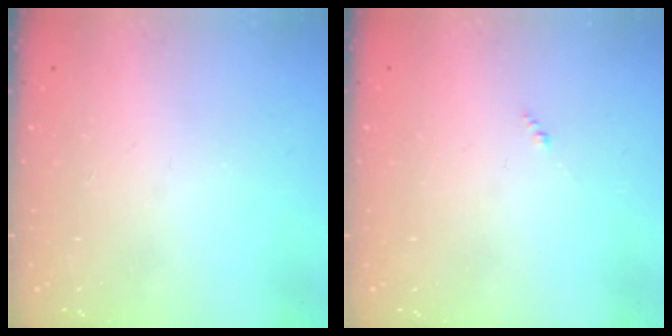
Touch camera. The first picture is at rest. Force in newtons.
{"total": 0.0}